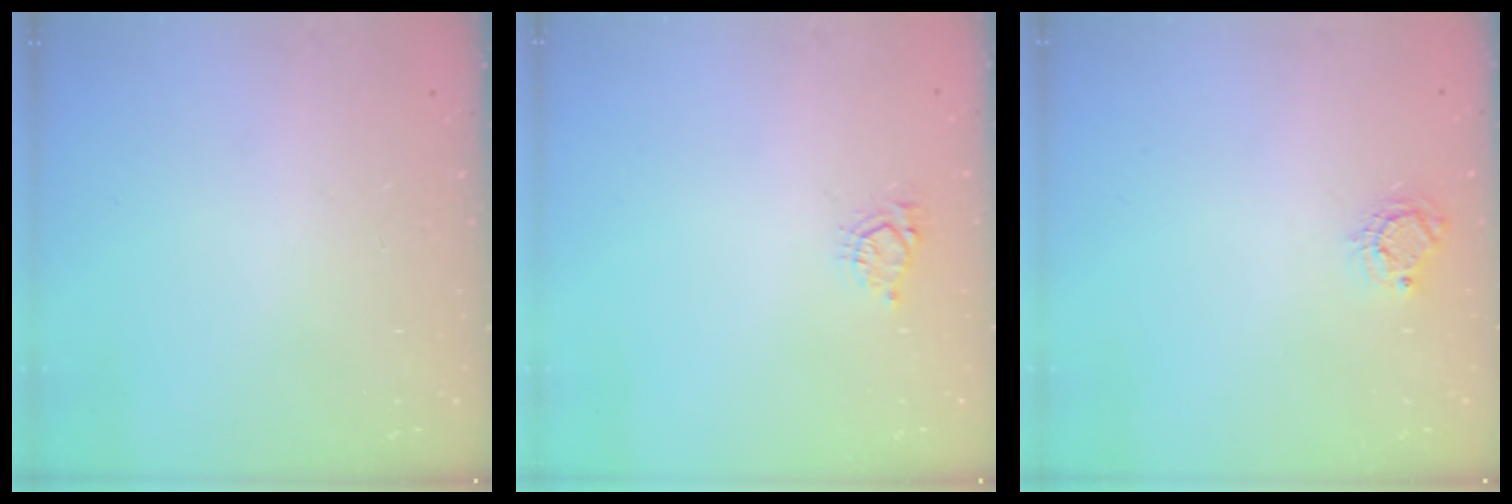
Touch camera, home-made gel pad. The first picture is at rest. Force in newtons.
{"total": 5.2, "press": 5.1, "slide": 0.6}
{"total": 5.5, "press": 5.5, "slide": 0.2}